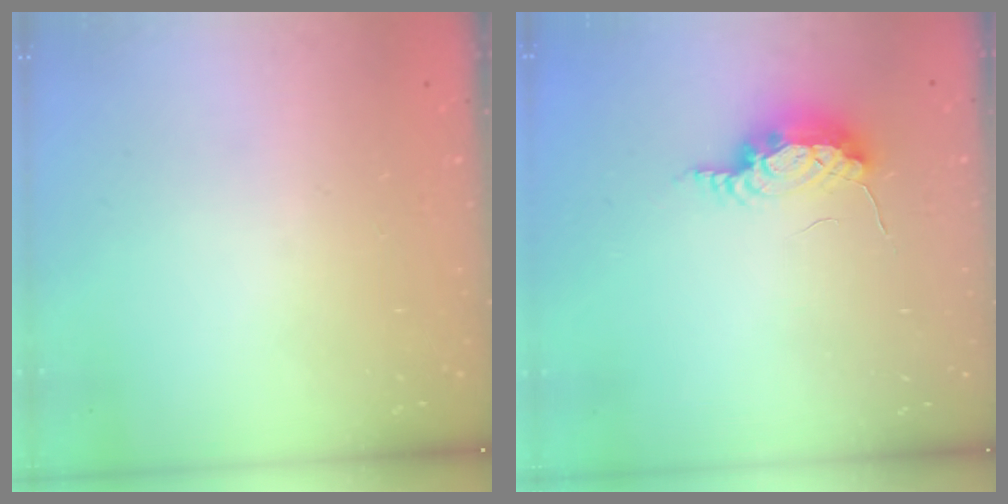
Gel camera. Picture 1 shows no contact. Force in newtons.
{"total": 10.2, "press": 8.4, "slide": 5.8}